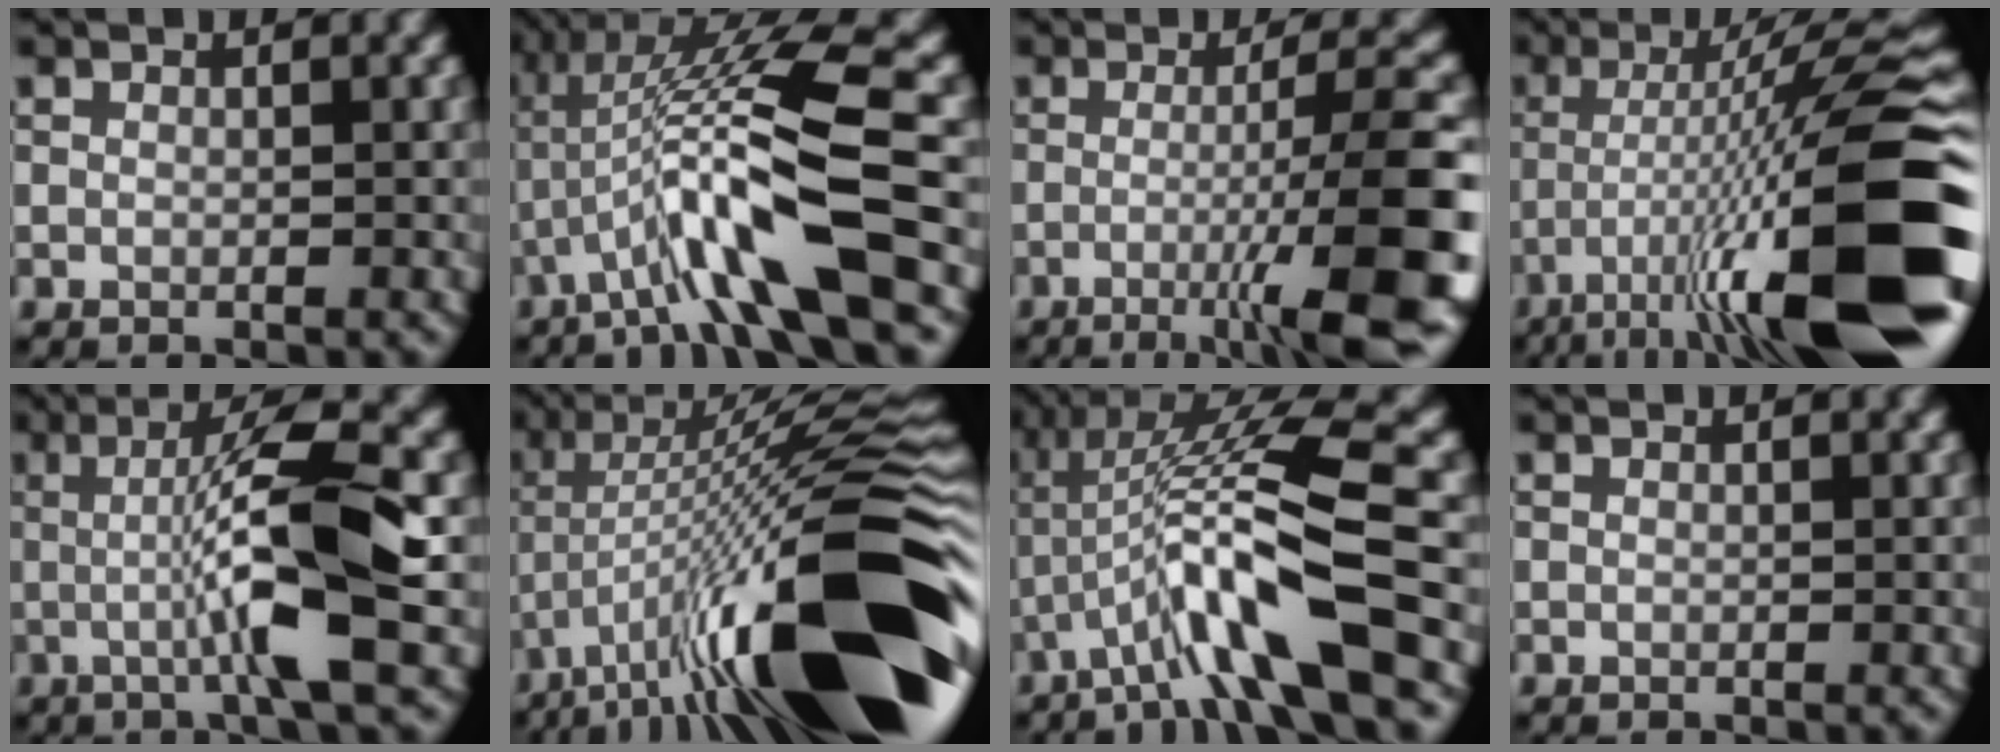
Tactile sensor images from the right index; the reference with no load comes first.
{"total": 10.3, "force": [-3.3, 1.5, 9.7], "torque": [-0.171, 0.017, -0.061]}
{"total": 11.1, "force": [-3.6, 1.6, 10.4], "torque": [-0.135, 0.008, -0.058]}
{"total": 16.6, "force": [-6.2, 2.9, 15.1], "torque": [-0.245, 0.017, -0.098]}
{"total": 8.6, "force": [-0.5, 1.3, 8.5], "torque": [-0.130, 0.002, -0.012]}
{"total": 19.8, "force": [-6.8, 5.6, 17.7], "torque": [-0.284, 0.028, -0.130]}
{"total": 9.5, "force": [-3.6, 1.1, 8.7], "torque": [-0.158, 0.019, -0.069]}
{"total": 0.0}